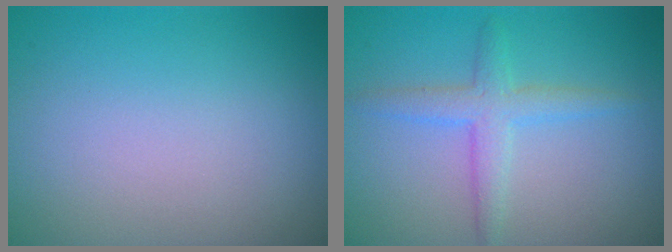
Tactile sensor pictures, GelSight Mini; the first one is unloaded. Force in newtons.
{"total": 2.7, "press": 2.7, "slide": 0.1}